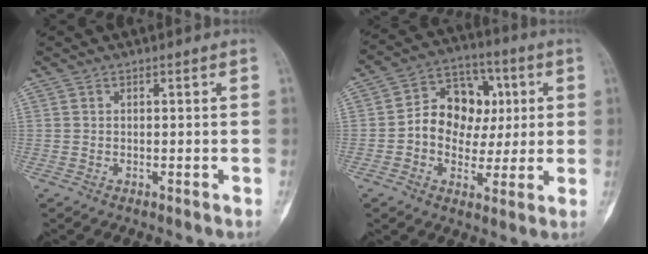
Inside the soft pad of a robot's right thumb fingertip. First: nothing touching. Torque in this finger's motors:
{"motor_torque": [1.11, 1.14, 0.45, -0.49, 0.00]}